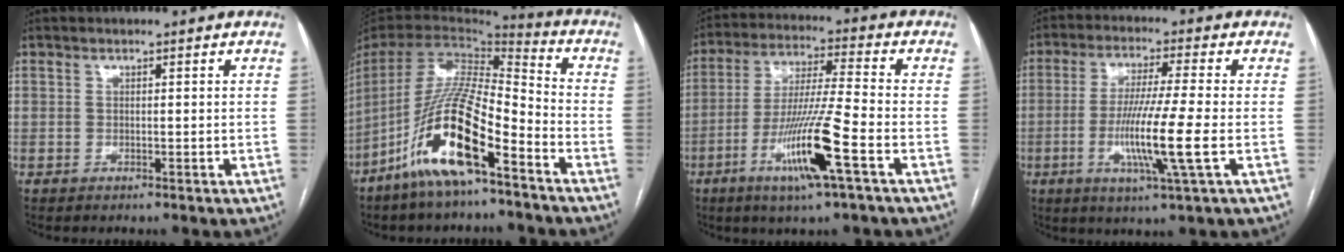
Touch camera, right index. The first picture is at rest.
{"total": 17.0, "force": [-9.4, 3.0, 13.9], "torque": [-0.293, -0.021, -0.176]}
{"total": 13.3, "force": [-5.5, -0.4, 12.1], "torque": [-0.241, -0.017, -0.105]}
{"total": 10.9, "force": [-2.5, -0.9, 10.6], "torque": [-0.206, -0.019, -0.052]}